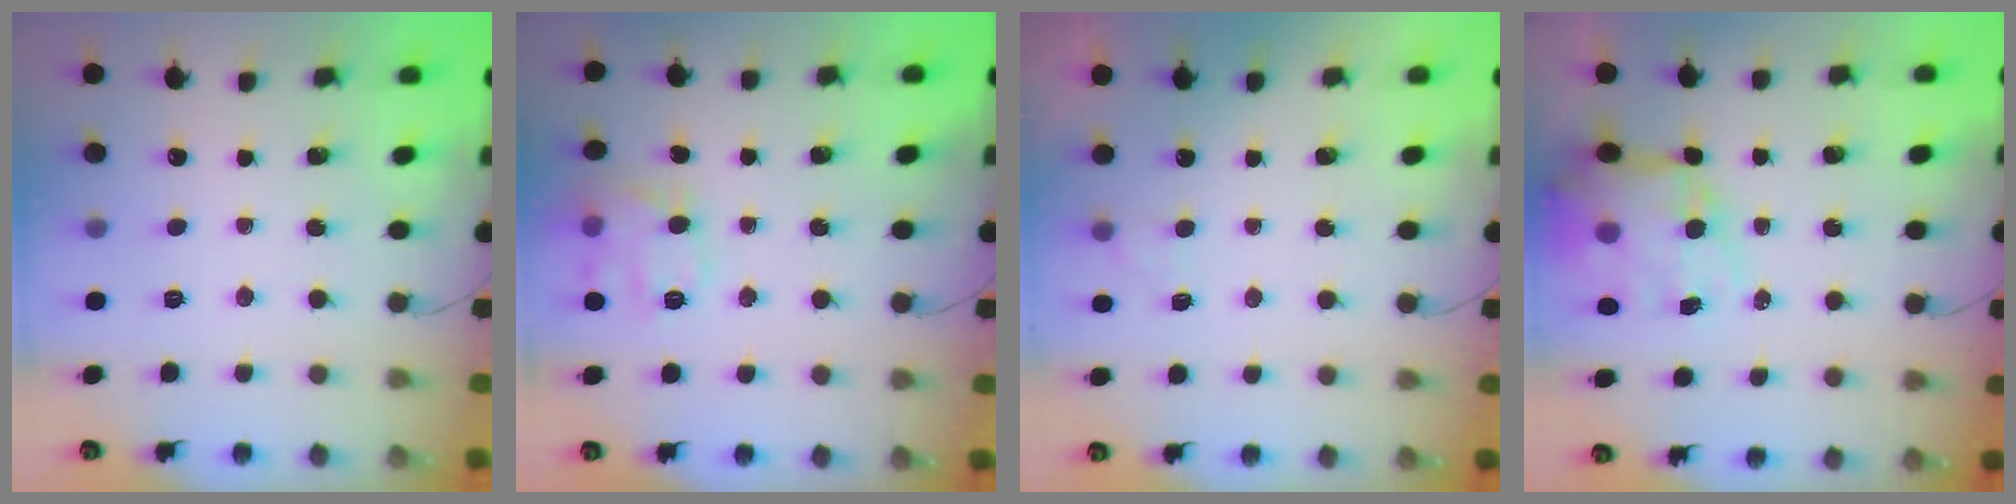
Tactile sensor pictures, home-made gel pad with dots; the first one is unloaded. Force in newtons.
{"total": 12.3, "press": 12.3, "slide": 0.2}
{"total": 2.0, "press": 1.4, "slide": 1.4}
{"total": 16.4, "press": 15.9, "slide": 4.0}